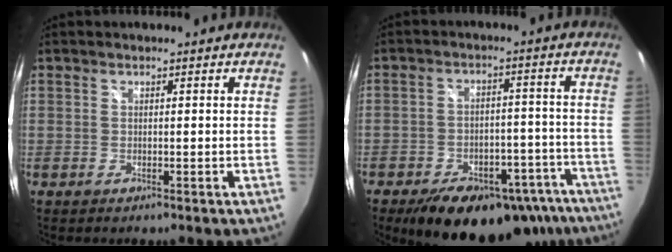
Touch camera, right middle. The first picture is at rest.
{"total": 21.7, "force": [-16.0, 10.6, 10.1], "torque": [-0.167, 0.020, -0.185]}